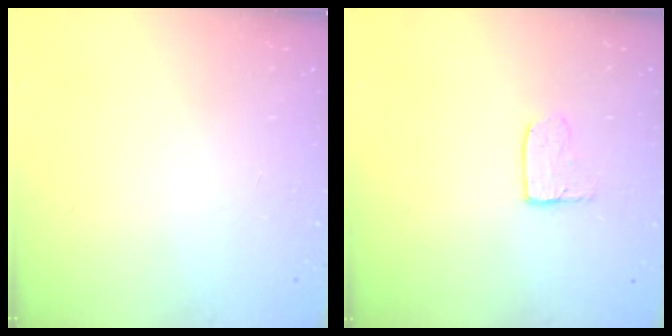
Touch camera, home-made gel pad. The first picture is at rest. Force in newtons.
{"total": 4.0, "press": 4.0, "slide": 0.4}